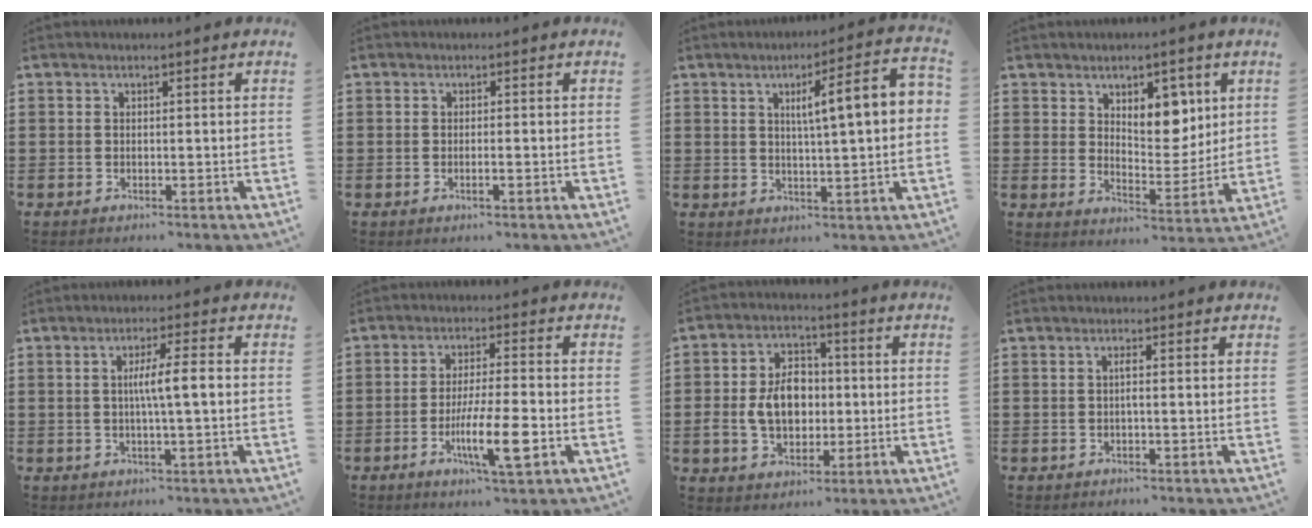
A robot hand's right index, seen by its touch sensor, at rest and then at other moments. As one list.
[{"total": 0.8, "force": [-0.4, 0.1, 0.7], "torque": [-0.014, -0.003, -0.006]}, {"total": 8.4, "force": [1.7, 0.9, 8.1], "torque": [-0.139, -0.004, 0.016]}, {"total": 7.1, "force": [3.8, 4.1, 4.4], "torque": [-0.069, -0.011, 0.062]}, {"total": 5.2, "force": [-0.1, 0.3, 5.2], "torque": [-0.093, -0.003, -0.006]}, {"total": 9.7, "force": [-3.4, 1.7, 8.9], "torque": [-0.168, -0.013, -0.060]}, {"total": 8.0, "force": [-0.6, 5.7, 5.6], "torque": [-0.123, 0.008, -0.017]}, {"total": 1.2, "force": [-0.2, 0.0, 1.2], "torque": [-0.023, -0.001, -0.004]}]